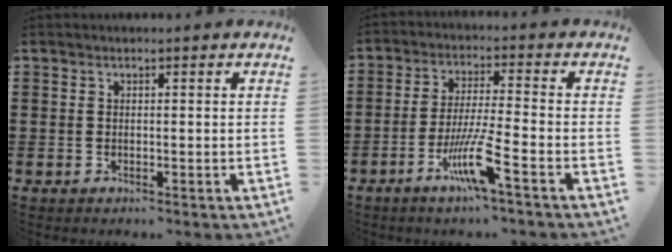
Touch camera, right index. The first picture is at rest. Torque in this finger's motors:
{"motor_torque": [1.75, -0.39, 0.31, 0.11]}